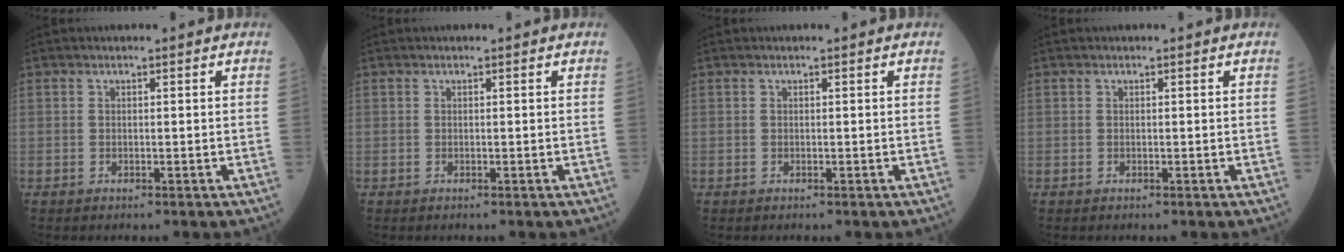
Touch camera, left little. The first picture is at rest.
{"total": 0.0}
{"total": 0.0}
{"total": 0.0}